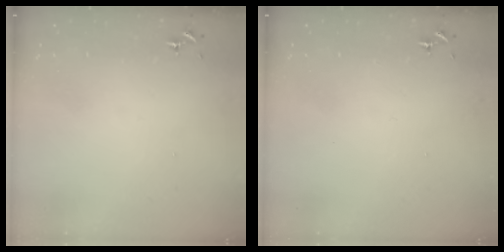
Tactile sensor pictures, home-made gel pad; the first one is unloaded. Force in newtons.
{"total": 0.0}